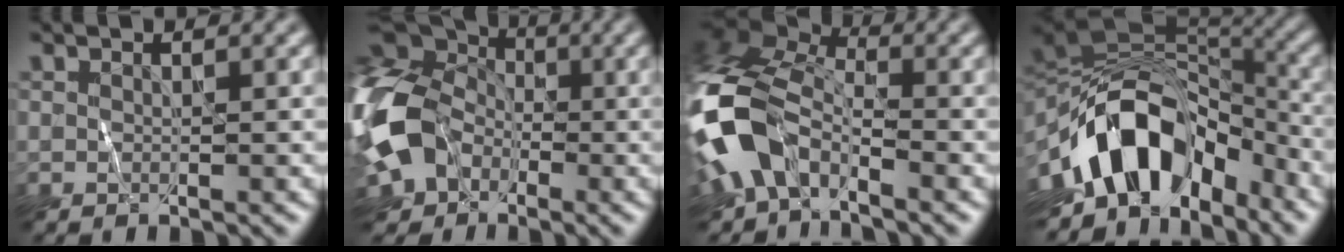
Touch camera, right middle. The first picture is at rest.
{"total": 13.8, "force": [-3.6, 11.3, 7.0], "torque": [-0.162, -0.026, -0.089]}
{"total": 9.0, "force": [-3.9, 5.2, 6.3], "torque": [-0.135, 0.004, -0.095]}
{"total": 13.2, "force": [-6.2, 7.9, 8.6], "torque": [-0.139, 0.013, -0.112]}